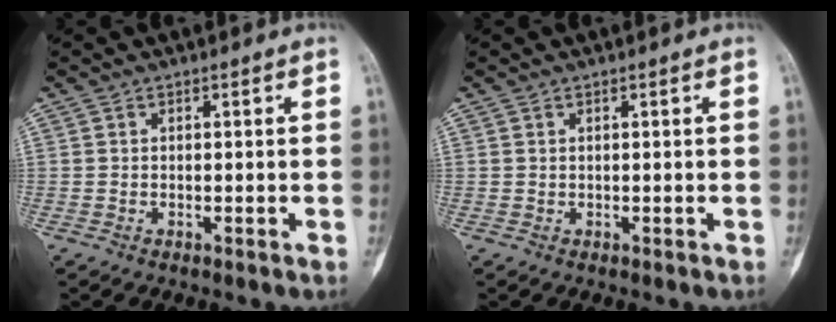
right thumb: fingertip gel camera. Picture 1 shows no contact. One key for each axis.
{"total": 0.0}